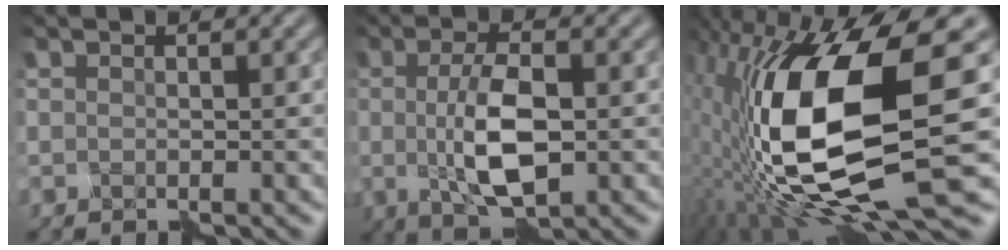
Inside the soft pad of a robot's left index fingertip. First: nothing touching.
{"total": 5.1, "force": [-0.1, 1.6, 4.8], "torque": [-0.108, -0.002, 0.000]}
{"total": 15.1, "force": [-0.7, 5.7, 14.0], "torque": [-0.275, -0.001, -0.017]}